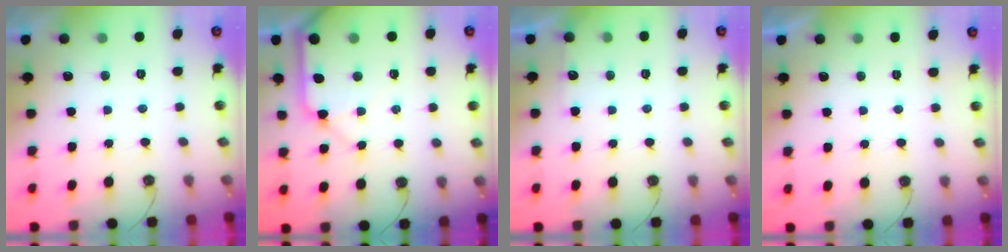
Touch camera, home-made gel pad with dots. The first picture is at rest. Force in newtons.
{"total": 10.5, "press": 10.4, "slide": 1.6}
{"total": 3.8, "press": 3.8, "slide": 0.3}
{"total": 0.0}